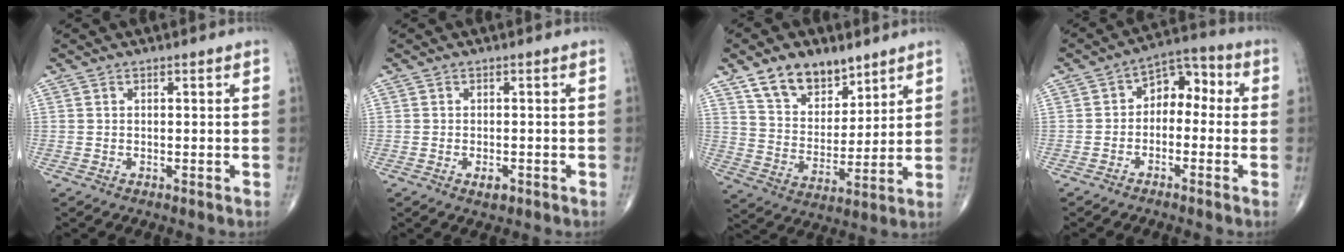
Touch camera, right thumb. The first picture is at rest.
{"total": 1.9, "force": [-0.9, 1.0, 1.4], "torque": [-0.020, 0.000, -0.012]}
{"total": 12.3, "force": [8.3, 7.1, 5.8], "torque": [-0.065, -0.053, 0.152]}
{"total": 7.3, "force": [-0.7, 5.0, 5.2], "torque": [-0.044, 0.043, -0.029]}